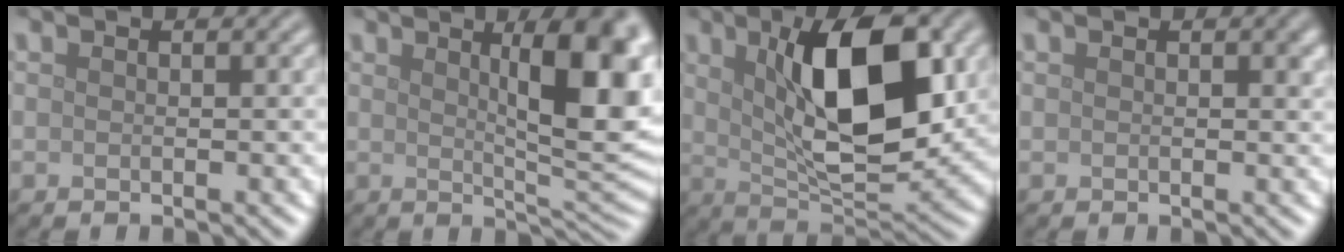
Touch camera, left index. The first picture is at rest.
{"total": 10.0, "force": [2.7, 2.8, 9.2], "torque": [-0.101, 0.006, 0.042]}
{"total": 10.9, "force": [2.9, 4.0, 9.7], "torque": [-0.150, -0.001, 0.049]}
{"total": 1.2, "force": [0.6, 0.6, 0.9], "torque": [-0.009, 0.000, 0.010]}